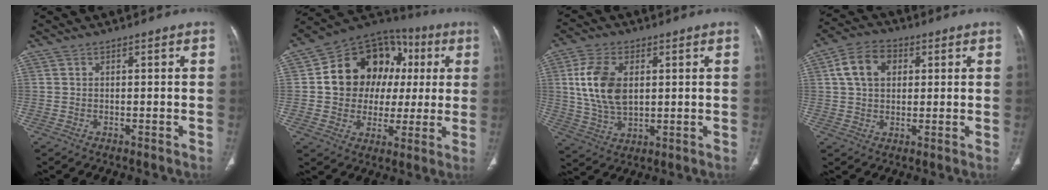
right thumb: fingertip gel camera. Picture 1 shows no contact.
{"total": 20.2, "force": [3.6, 16.0, 11.9], "torque": [-0.127, 0.039, 0.059]}
{"total": 11.8, "force": [2.3, 7.2, 9.1], "torque": [-0.176, -0.005, 0.048]}
{"total": 8.6, "force": [2.2, 6.3, 5.4], "torque": [-0.084, 0.011, 0.034]}